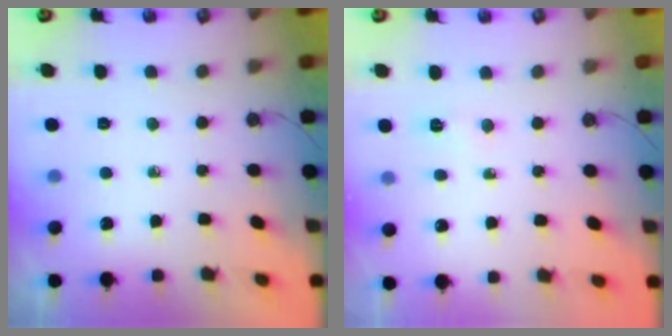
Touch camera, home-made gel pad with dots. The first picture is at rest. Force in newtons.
{"total": 2.9, "press": 2.9, "slide": 0.3}